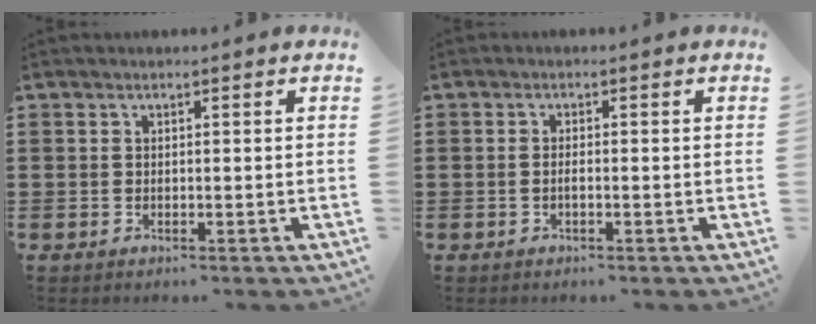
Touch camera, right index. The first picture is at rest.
{"total": 1.0, "force": [-0.4, 0.2, 0.9], "torque": [-0.018, -0.004, -0.006]}